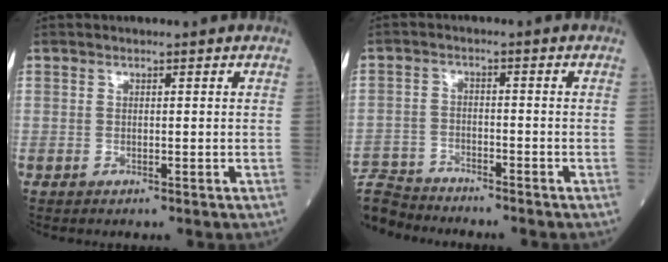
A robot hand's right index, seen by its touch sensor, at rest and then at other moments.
{"total": 10.2, "force": [-9.7, 2.8, 1.4], "torque": [-0.053, 0.009, -0.178]}